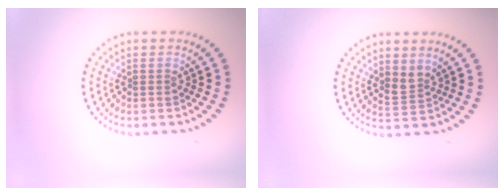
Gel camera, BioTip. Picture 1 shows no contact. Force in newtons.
{"total": 1.6, "press": 1.3, "slide": 1.0}